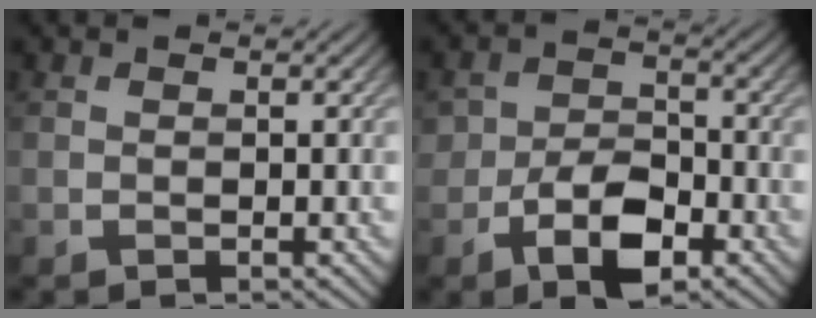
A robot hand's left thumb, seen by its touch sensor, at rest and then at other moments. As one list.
[{"total": 6.3, "force": [-3.1, 3.8, 4.0], "torque": [-0.068, -0.002, -0.062]}]